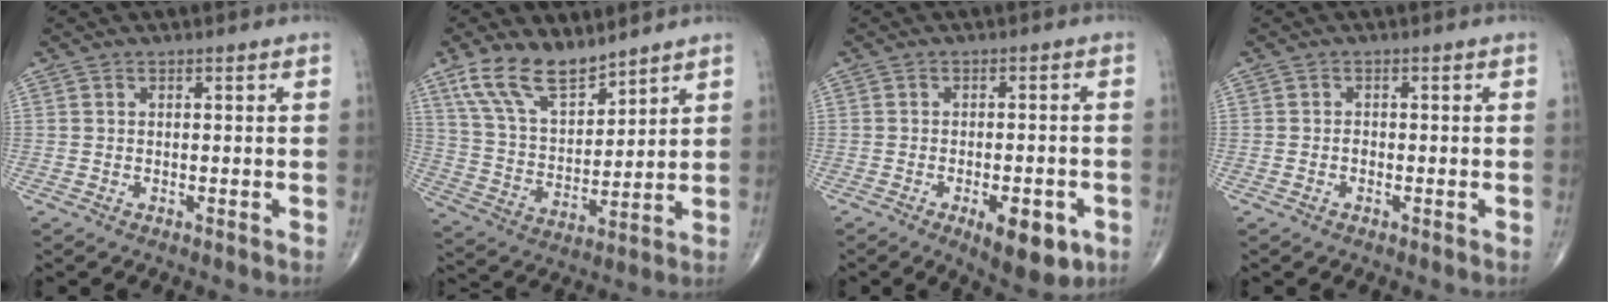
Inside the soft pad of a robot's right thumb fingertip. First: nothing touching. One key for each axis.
{"total": 12.2, "fx": 9.1, "fy": 5.1, "fz": 6.4, "tx": -0.103, "ty": -0.048, "tz": 0.188}
{"total": 9.1, "fx": -4.1, "fy": 3.7, "fz": 7.3, "tx": -0.085, "ty": 0.004, "tz": -0.049}
{"total": 0.8, "fx": -0.4, "fy": 0.6, "fz": 0.4, "tx": -0.003, "ty": 0.003, "tz": -0.009}